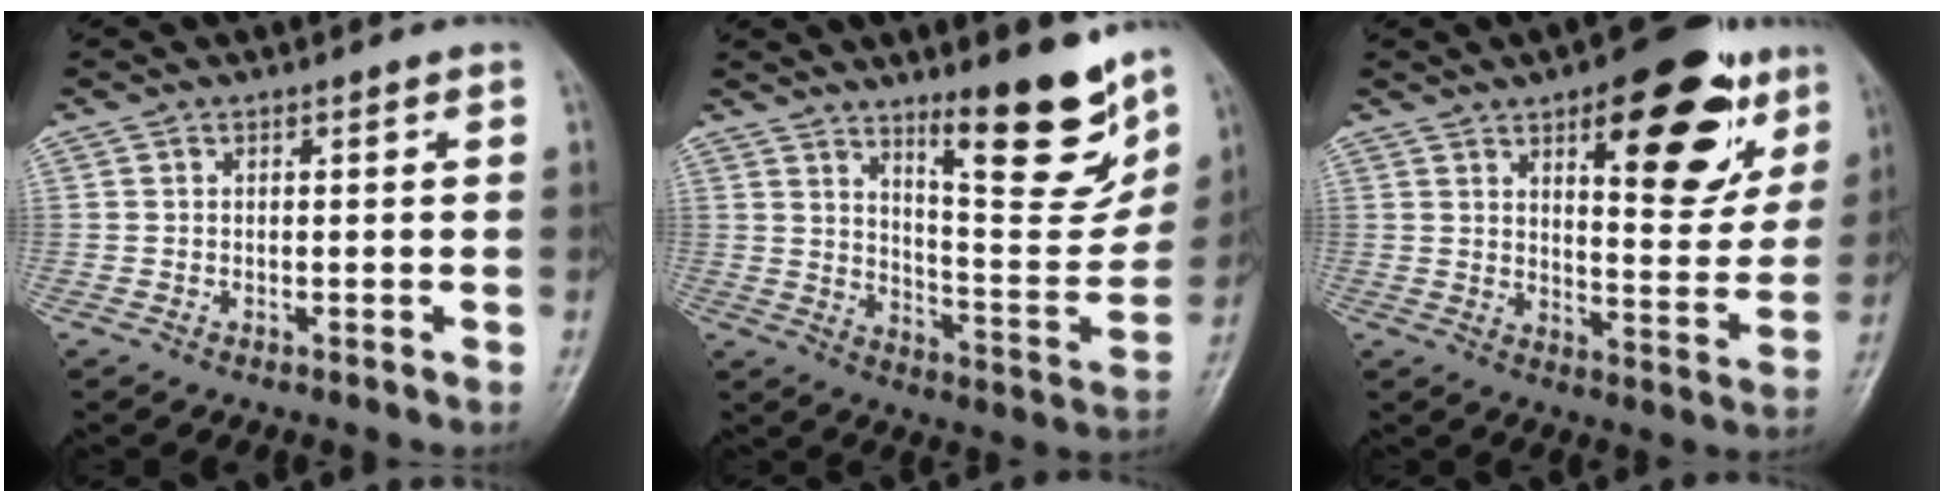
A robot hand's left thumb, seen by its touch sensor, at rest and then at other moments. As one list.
[{"total": 17.1, "force": [11.5, 4.1, 12.0], "torque": [-0.131, -0.090, 0.184]}, {"total": 19.5, "force": [9.6, 7.8, 15.1], "torque": [-0.152, -0.042, 0.133]}]